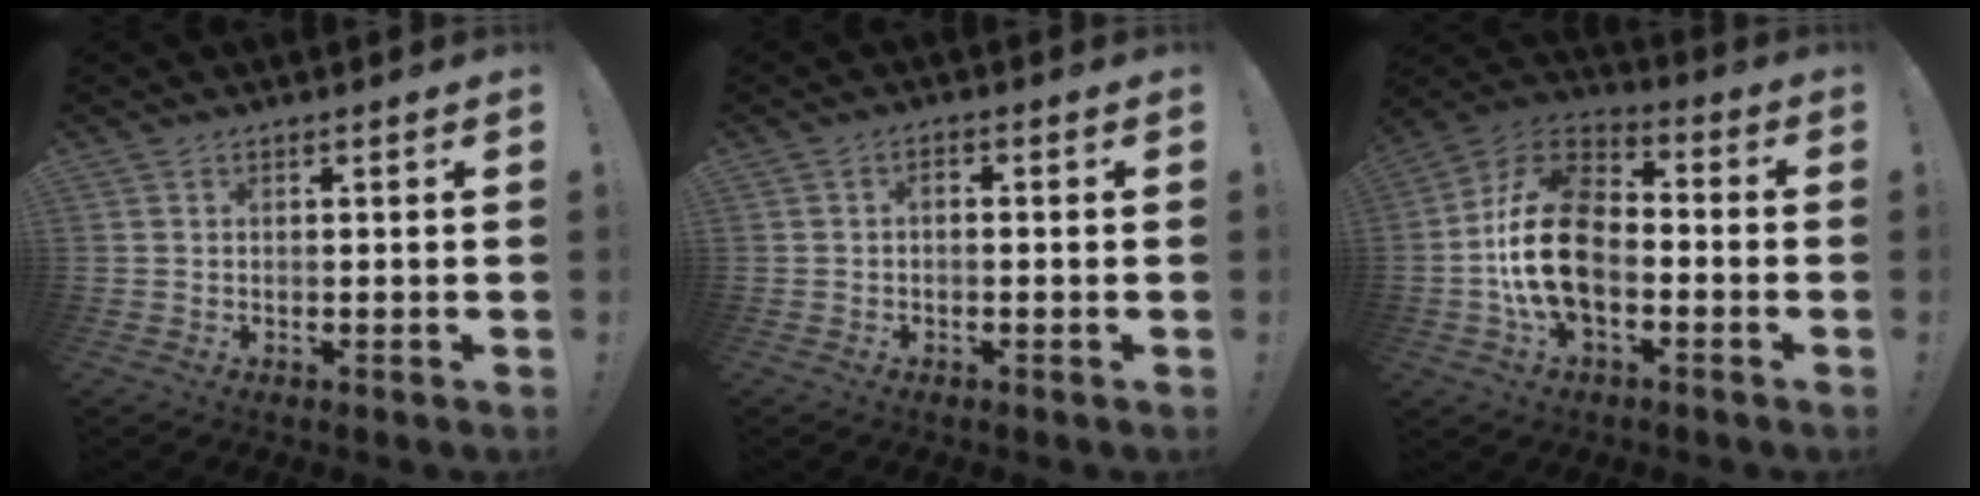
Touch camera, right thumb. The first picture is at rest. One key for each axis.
{"total": 1.7, "fx": -1.0, "fy": 0.4, "fz": 1.2, "tx": -0.033, "ty": 0.004, "tz": -0.020}
{"total": 20.4, "fx": -3.7, "fy": 13.1, "fz": 15.3, "tx": -0.285, "ty": 0.039, "tz": -0.053}